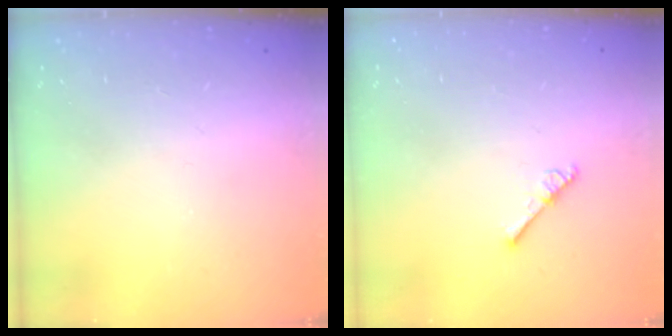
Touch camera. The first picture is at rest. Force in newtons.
{"total": 2.6, "press": 2.6, "slide": 0.3}